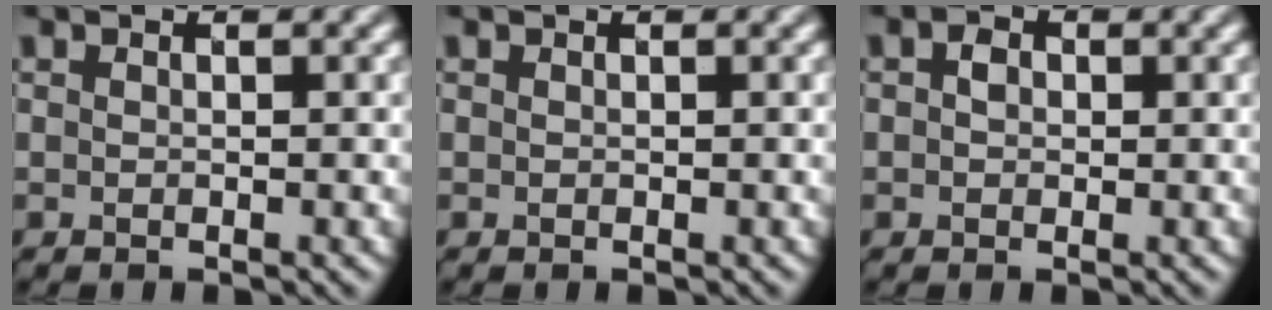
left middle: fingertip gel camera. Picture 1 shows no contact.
{"total": 0.0}
{"total": 1.3, "force": [0.1, 1.0, 0.8], "torque": [-0.015, 0.002, -0.003]}